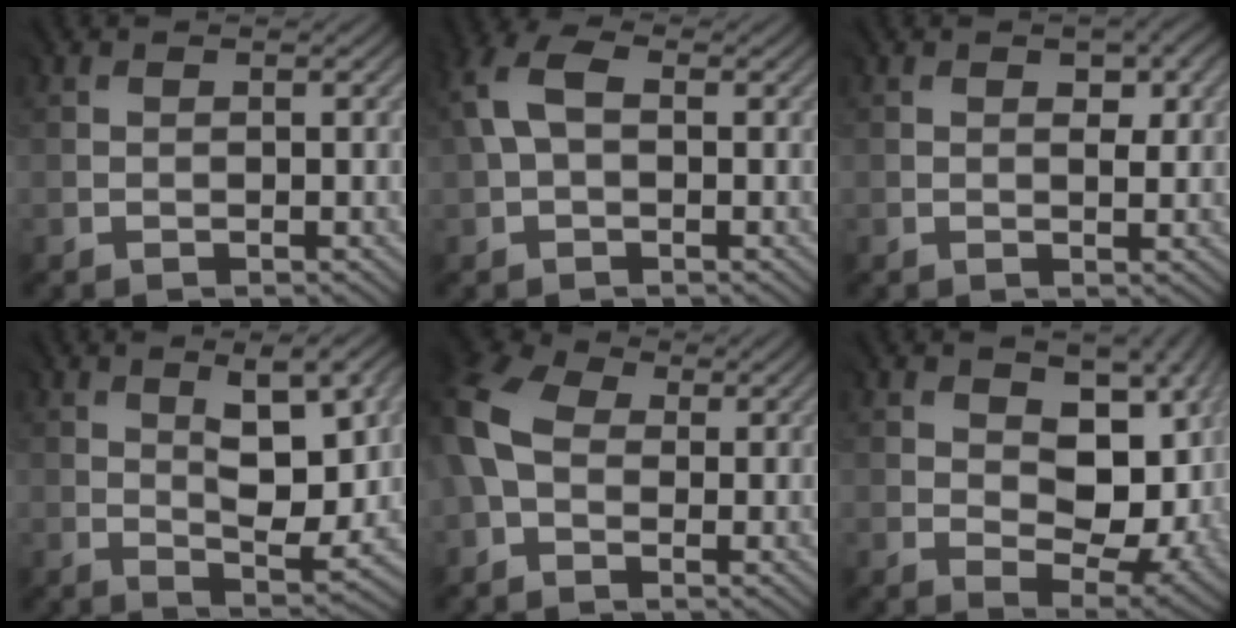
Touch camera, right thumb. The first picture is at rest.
{"total": 5.6, "force": [1.1, 3.4, 4.3], "torque": [-0.110, 0.016, 0.012]}
{"total": 2.9, "force": [1.0, 1.3, 2.3], "torque": [-0.037, -0.003, 0.021]}
{"total": 8.0, "force": [2.2, 2.7, 7.2], "torque": [-0.129, -0.010, 0.044]}
{"total": 9.5, "force": [0.1, 6.8, 6.7], "torque": [-0.192, -0.006, -0.003]}
{"total": 11.8, "force": [1.0, 7.4, 9.2], "torque": [-0.147, -0.017, 0.030]}